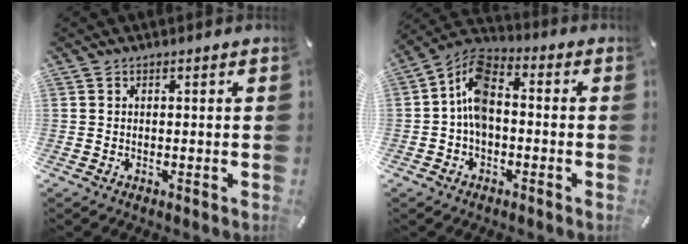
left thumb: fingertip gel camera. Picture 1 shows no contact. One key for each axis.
{"total": 8.8, "fx": -1.0, "fy": 5.8, "fz": 6.6, "tx": -0.143, "ty": 0.011, "tz": -0.021}